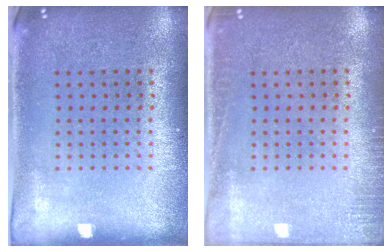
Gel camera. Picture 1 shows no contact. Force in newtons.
{"total": 1.4, "press": 1.4, "slide": 0.4}